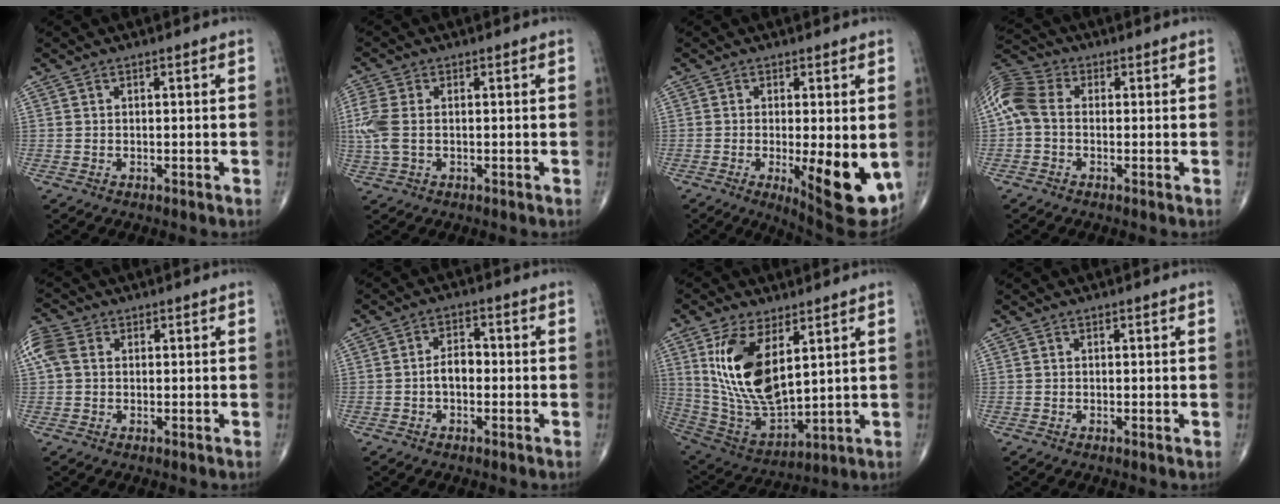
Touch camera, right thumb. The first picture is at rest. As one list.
[{"total": 6.1, "force": [-0.1, 3.7, 4.8], "torque": [-0.148, 0.006, -0.002]}, {"total": 12.9, "force": [-2.6, 4.0, 12.0], "torque": [-0.154, -0.025, -0.024]}, {"total": 8.3, "force": [0.0, 5.8, 5.9], "torque": [-0.127, 0.023, -0.015]}, {"total": 5.6, "force": [1.2, 4.2, 3.6], "torque": [-0.098, 0.020, 0.021]}, {"total": 3.9, "force": [-0.8, 2.4, 2.9], "torque": [-0.040, 0.017, -0.020]}, {"total": 17.2, "force": [5.9, 8.2, 13.9], "torque": [-0.256, -0.027, 0.132]}, {"total": 0.0}]